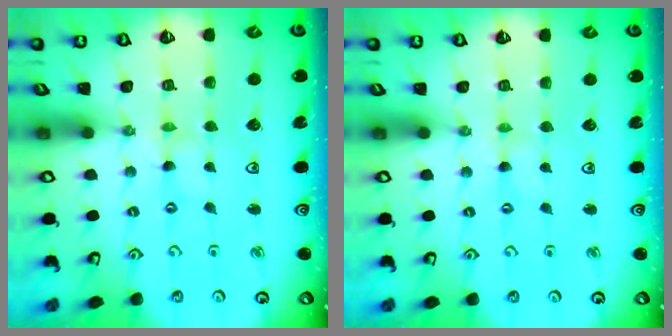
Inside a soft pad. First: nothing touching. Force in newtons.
{"total": 0.7, "press": 0.7, "slide": 0.2}